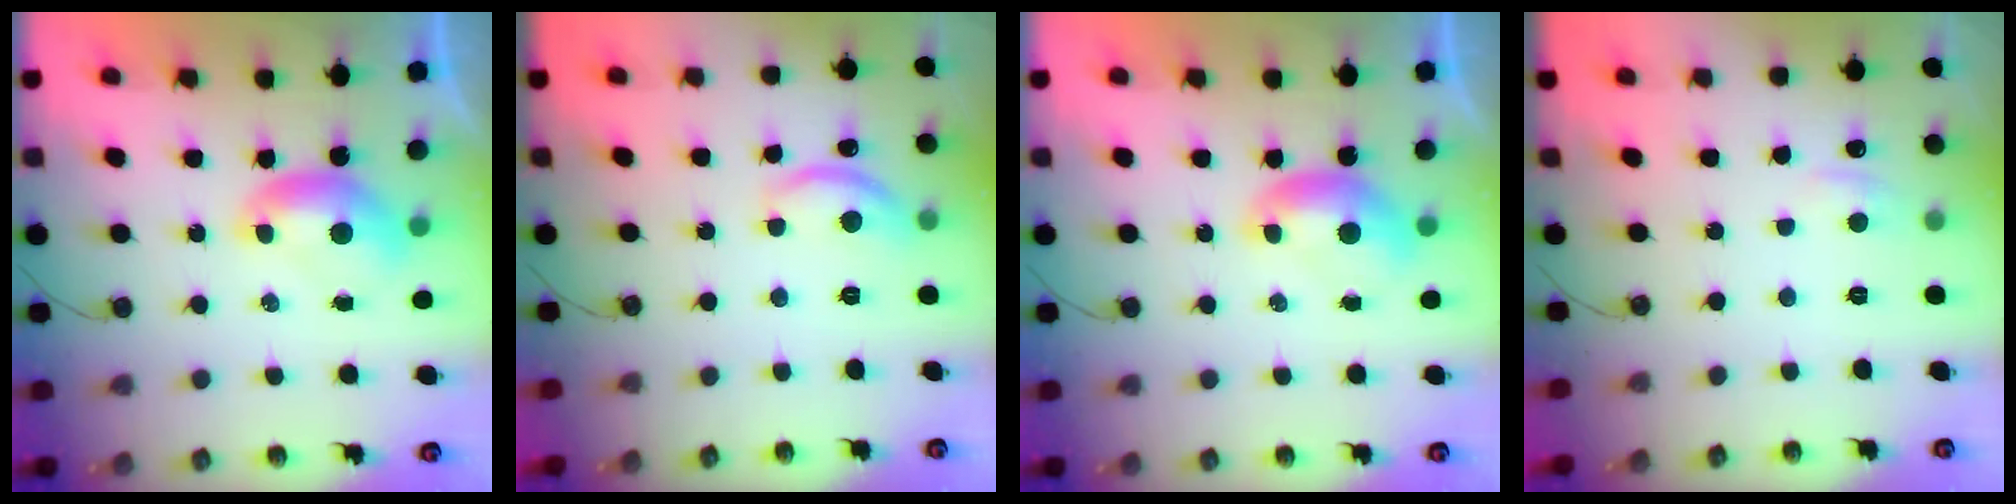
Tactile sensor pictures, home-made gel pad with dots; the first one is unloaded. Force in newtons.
{"total": 7.0, "press": 6.9, "slide": 0.7}
{"total": 0.0}
{"total": 0.9, "press": 0.7, "slide": 0.5}